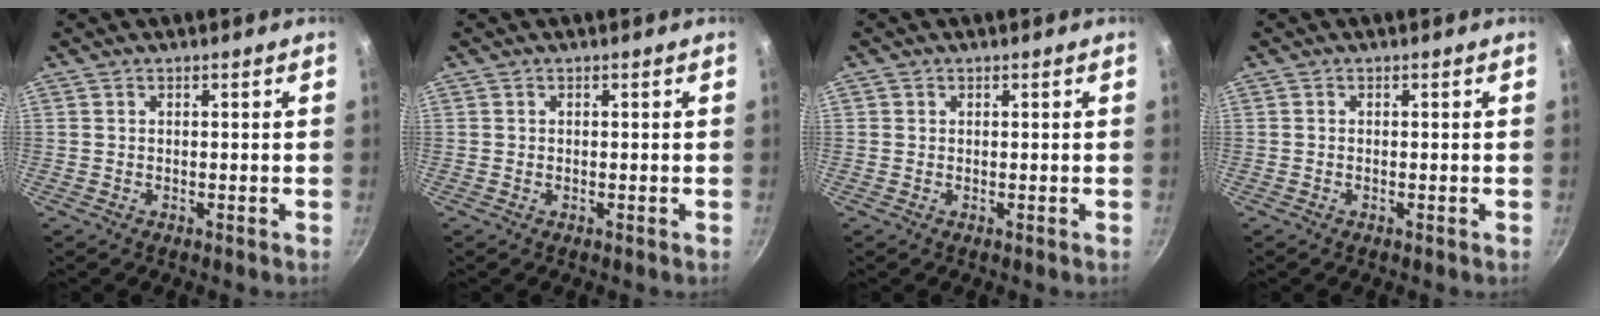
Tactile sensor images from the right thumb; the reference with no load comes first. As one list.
[{"total": 0.0}, {"total": 0.5, "force": [0.1, 0.5, 0.1], "torque": [0.002, 0.001, -0.001]}, {"total": 0.0}]